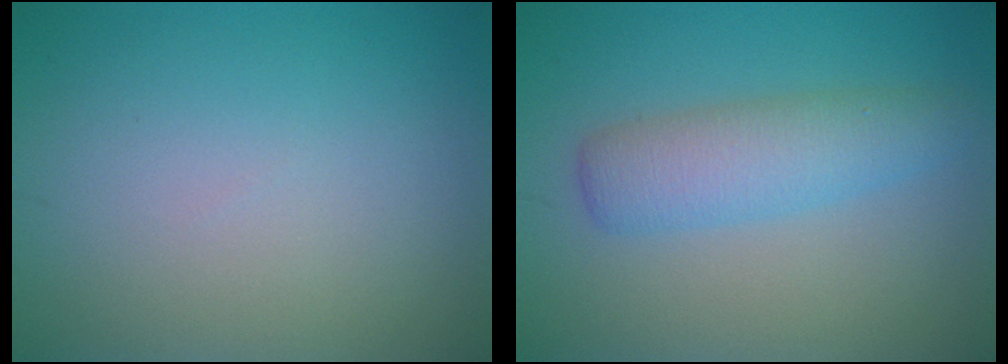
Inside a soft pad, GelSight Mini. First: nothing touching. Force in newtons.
{"total": 3.9, "press": 3.9, "slide": 0.1}